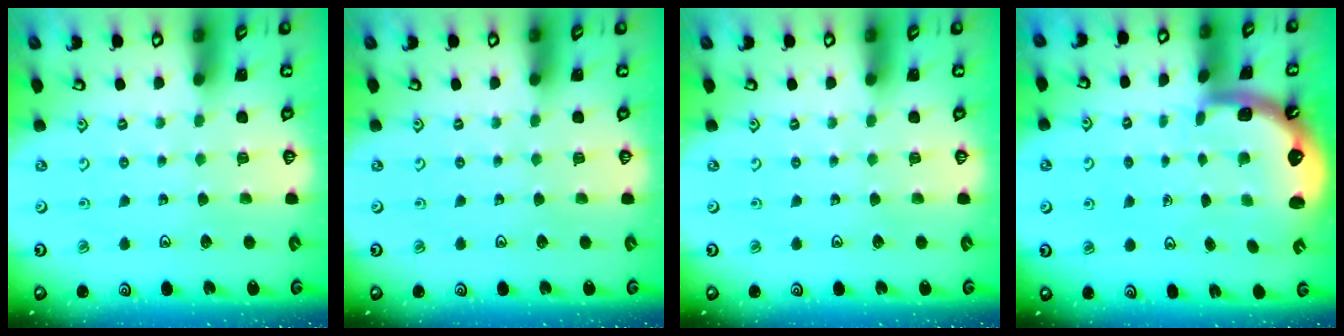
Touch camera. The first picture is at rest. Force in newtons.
{"total": 0.0}
{"total": 0.0}
{"total": 1.6, "press": 1.5, "slide": 0.6}